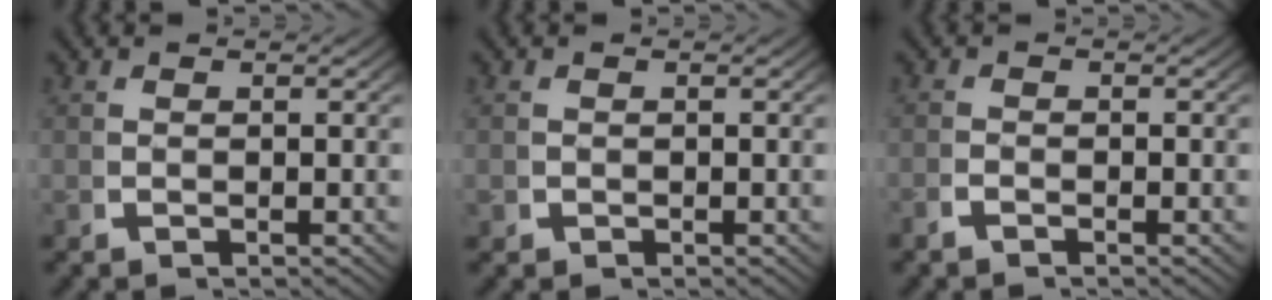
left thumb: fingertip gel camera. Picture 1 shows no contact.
{"total": 0.5, "force": [-0.1, 0.5, 0.0], "torque": [-0.002, -0.009, 0.001]}
{"total": 0.9, "force": [-0.8, 0.3, 0.2], "torque": [-0.001, -0.001, -0.020]}